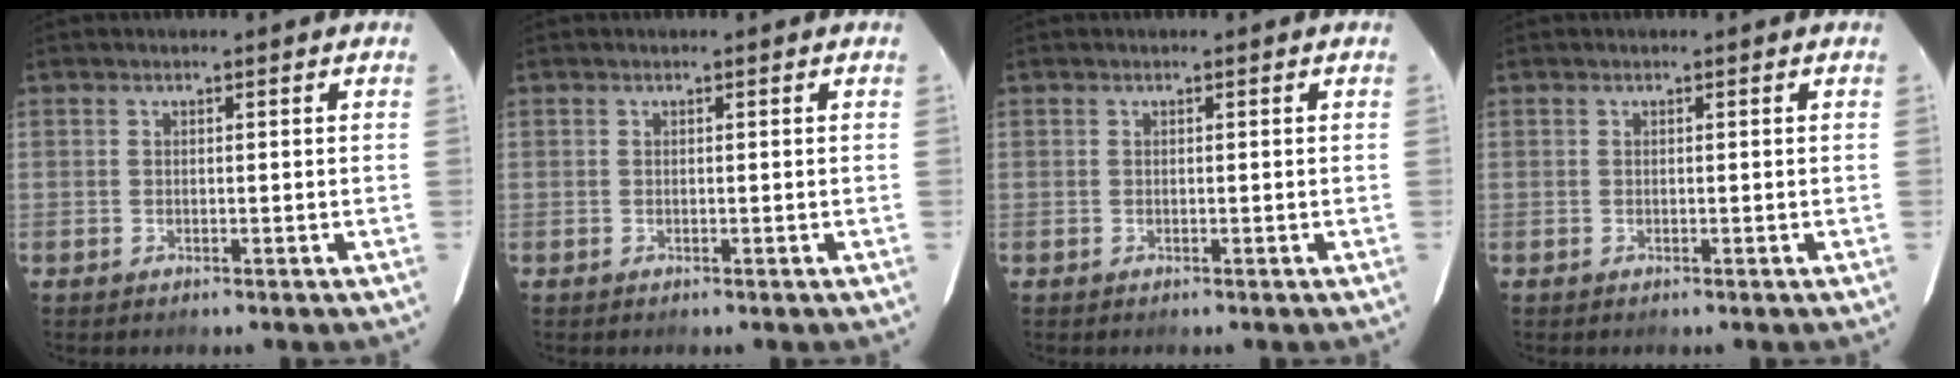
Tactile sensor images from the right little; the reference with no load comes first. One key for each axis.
{"total": 0.0}
{"total": 0.0}
{"total": 0.0}